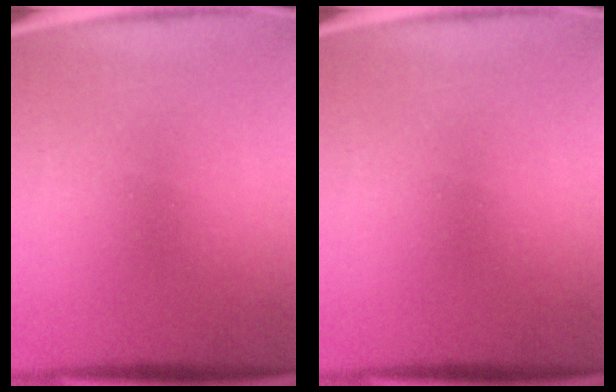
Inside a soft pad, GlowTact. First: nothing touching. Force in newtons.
{"total": 0.0}